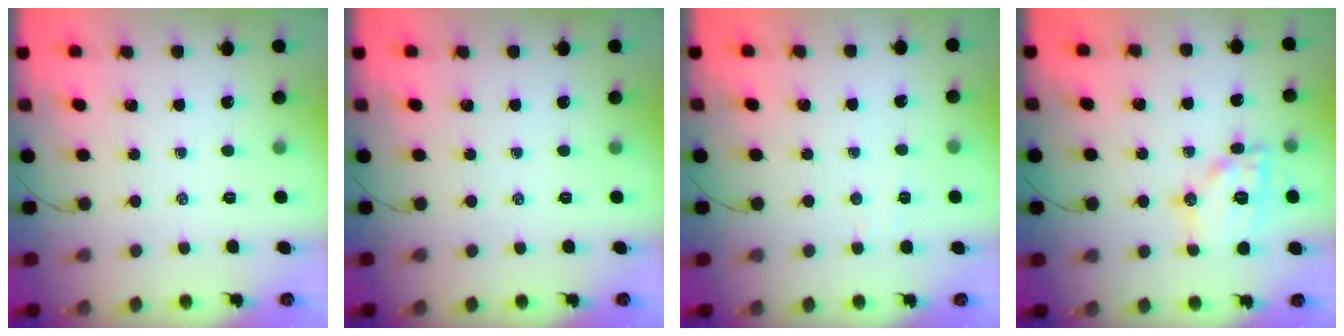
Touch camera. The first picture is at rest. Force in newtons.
{"total": 0.0}
{"total": 2.2, "press": 2.1, "slide": 0.7}
{"total": 13.6, "press": 13.6, "slide": 1.0}